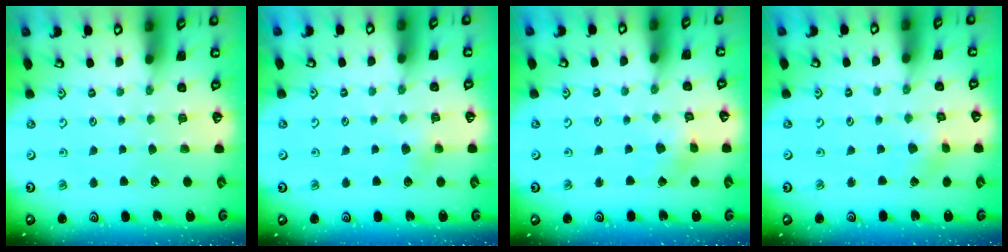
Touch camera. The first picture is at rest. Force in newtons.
{"total": 3.8, "press": 3.7, "slide": 0.4}
{"total": 2.3, "press": 2.3, "slide": 0.4}
{"total": 2.0, "press": 2.0, "slide": 0.3}